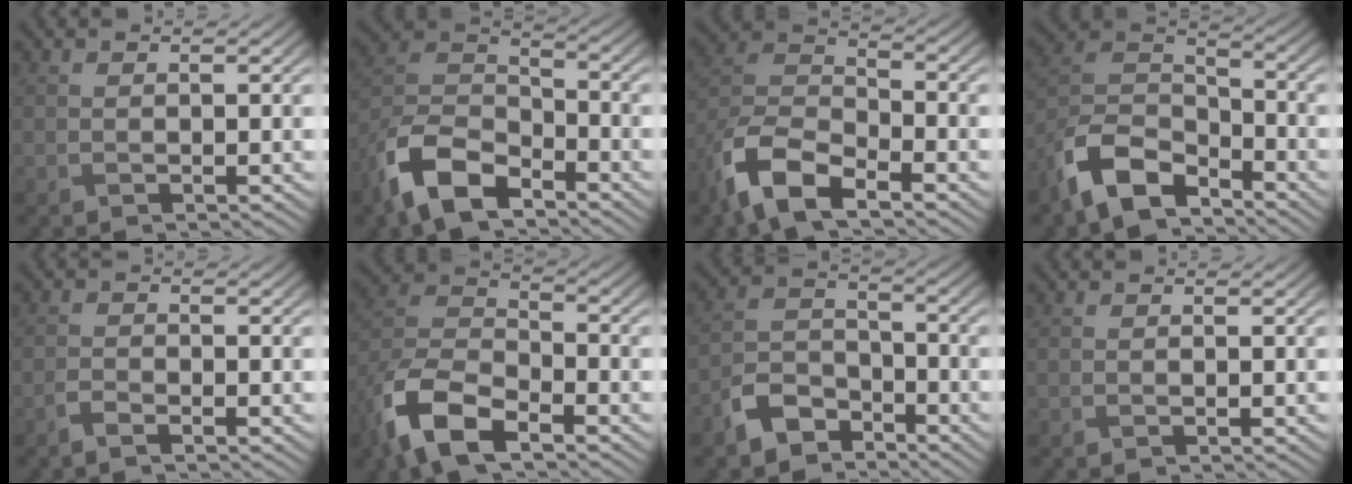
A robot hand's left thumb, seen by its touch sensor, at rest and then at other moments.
{"total": 12.1, "force": [-7.9, 5.9, 7.0], "torque": [-0.161, -0.012, -0.166]}
{"total": 11.1, "force": [-7.3, 4.6, 7.0], "torque": [-0.151, -0.011, -0.161]}
{"total": 10.9, "force": [-7.7, 5.0, 5.8], "torque": [-0.130, -0.010, -0.165]}
{"total": 1.5, "force": [-1.2, 0.4, 0.8], "torque": [-0.021, 0.001, -0.029]}
{"total": 11.9, "force": [-7.4, 5.5, 7.5], "torque": [-0.169, -0.017, -0.159]}
{"total": 6.8, "force": [-5.0, 3.7, 2.7], "torque": [-0.061, -0.001, -0.116]}
{"total": 0.0}